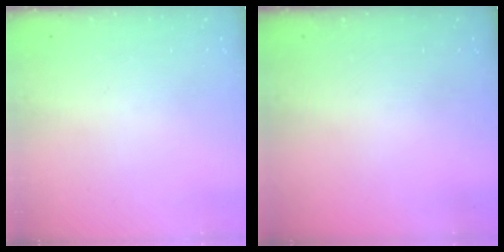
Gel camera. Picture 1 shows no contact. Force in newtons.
{"total": 0.0}